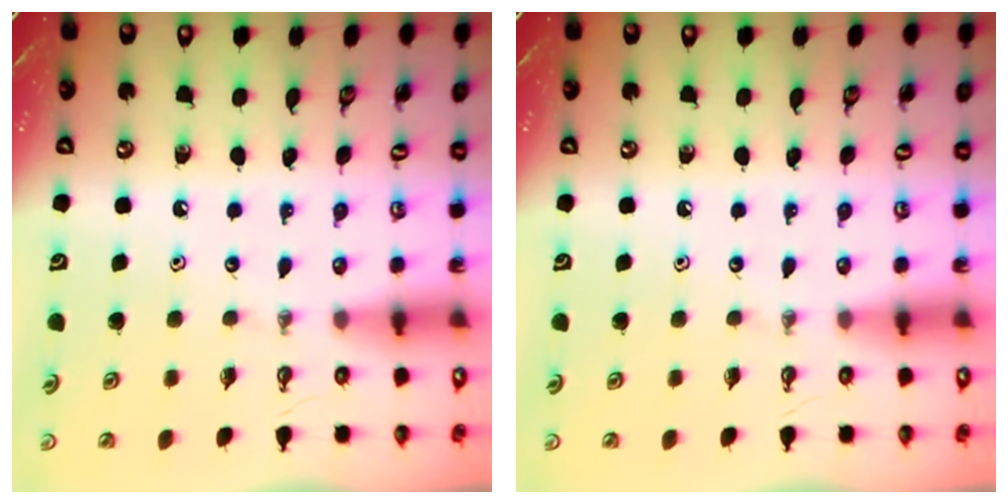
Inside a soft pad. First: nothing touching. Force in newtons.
{"total": 0.0}